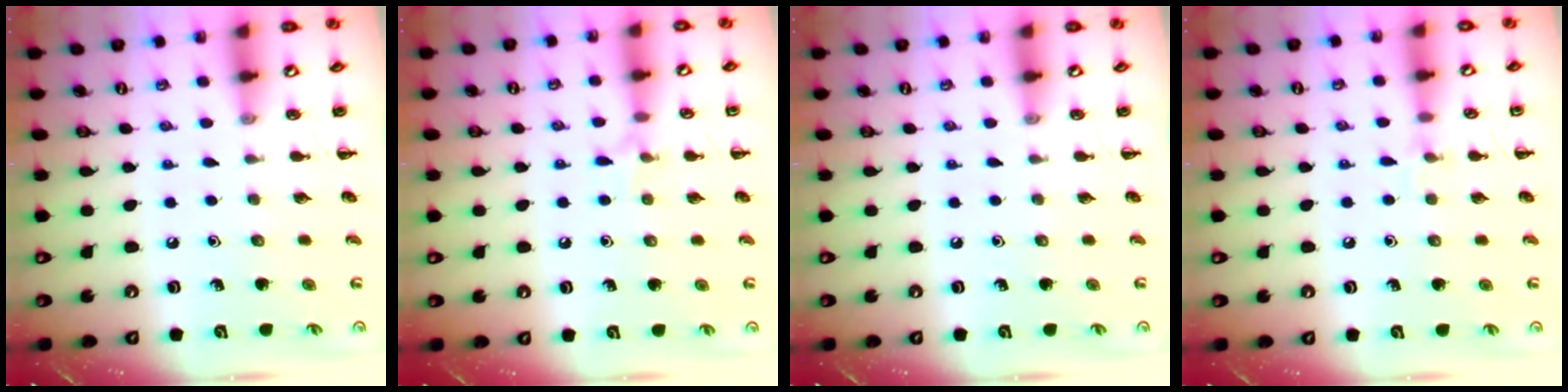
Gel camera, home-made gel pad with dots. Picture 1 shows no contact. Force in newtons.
{"total": 5.5, "press": 5.2, "slide": 1.8}
{"total": 0.0}
{"total": 4.7, "press": 4.4, "slide": 1.6}